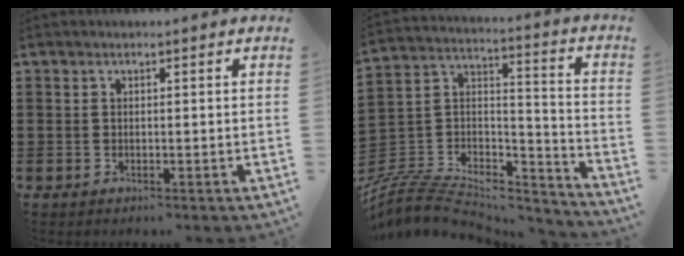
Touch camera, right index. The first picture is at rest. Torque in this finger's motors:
{"motor_torque": [-1.93, 0.20, -1.05, -0.21]}